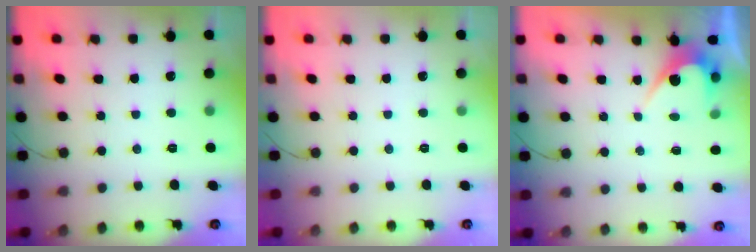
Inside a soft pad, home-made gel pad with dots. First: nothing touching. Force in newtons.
{"total": 0.0}
{"total": 3.5, "press": 3.5, "slide": 0.2}